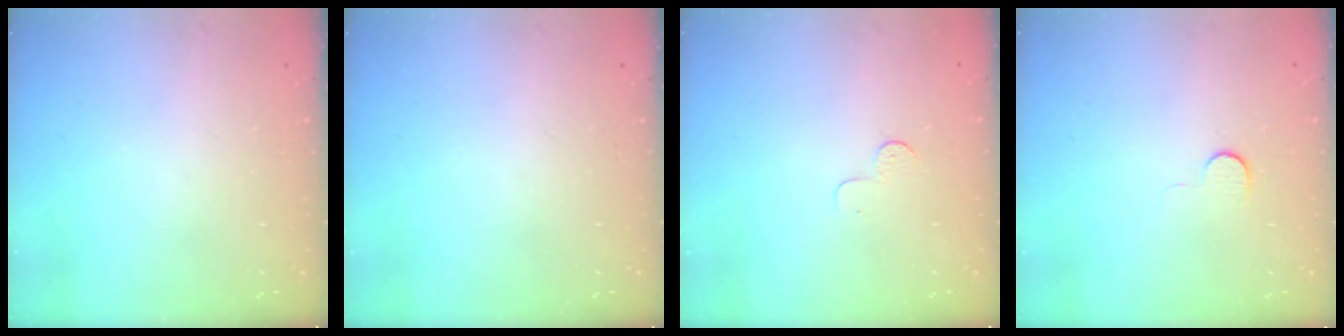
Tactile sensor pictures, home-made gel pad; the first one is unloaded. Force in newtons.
{"total": 0.0}
{"total": 3.2, "press": 3.2, "slide": 0.4}
{"total": 5.0, "press": 4.9, "slide": 0.4}